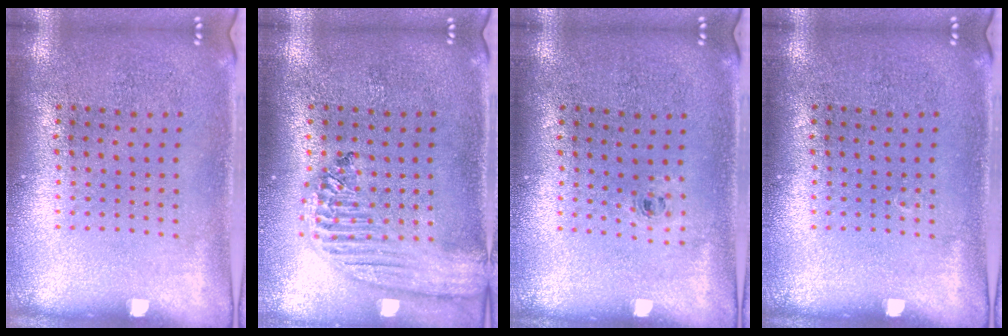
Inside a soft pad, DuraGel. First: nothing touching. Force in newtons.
{"total": 2.2, "press": 1.9, "slide": 1.1}
{"total": 0.5, "press": 0.3, "slide": 0.4}
{"total": 0.0}